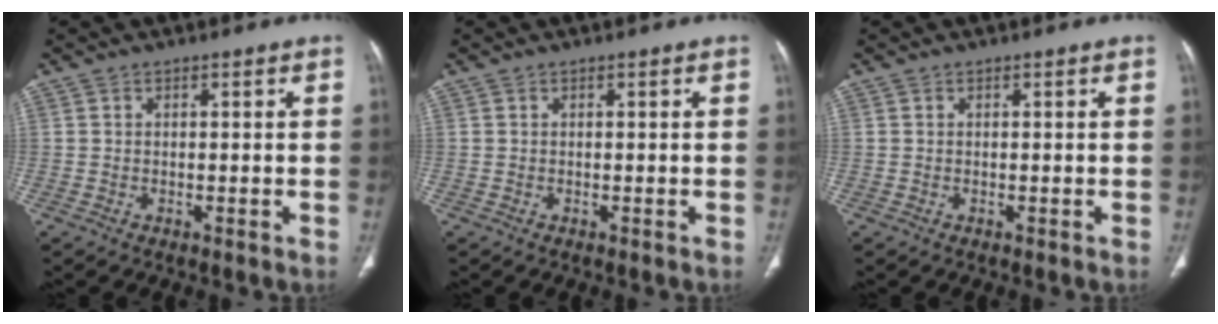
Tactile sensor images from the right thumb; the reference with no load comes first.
{"total": 0.0}
{"total": 0.0}